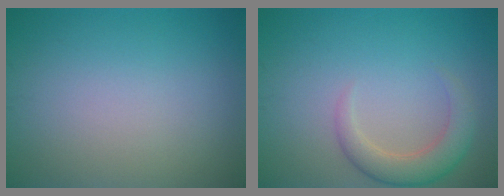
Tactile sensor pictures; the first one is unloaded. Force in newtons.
{"total": 3.5, "press": 3.5, "slide": 0.4}